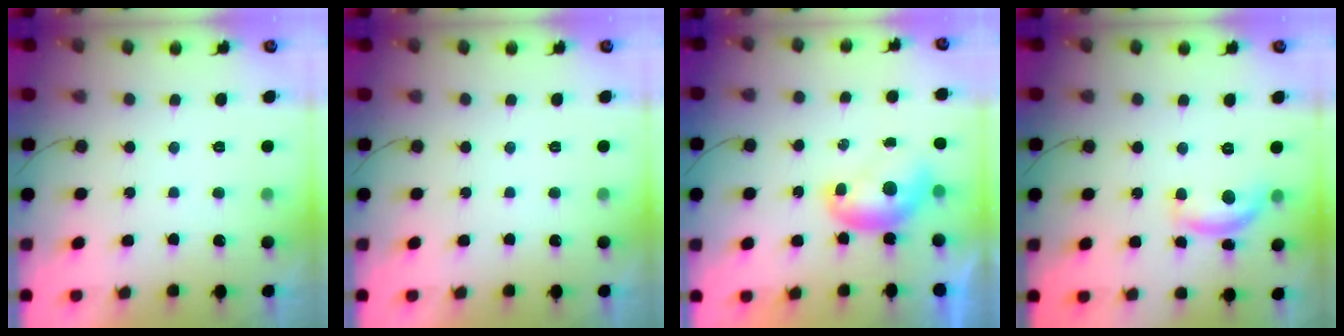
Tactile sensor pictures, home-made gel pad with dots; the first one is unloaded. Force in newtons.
{"total": 0.0}
{"total": 7.0, "press": 7.0, "slide": 0.3}
{"total": 11.6, "press": 11.5, "slide": 0.7}